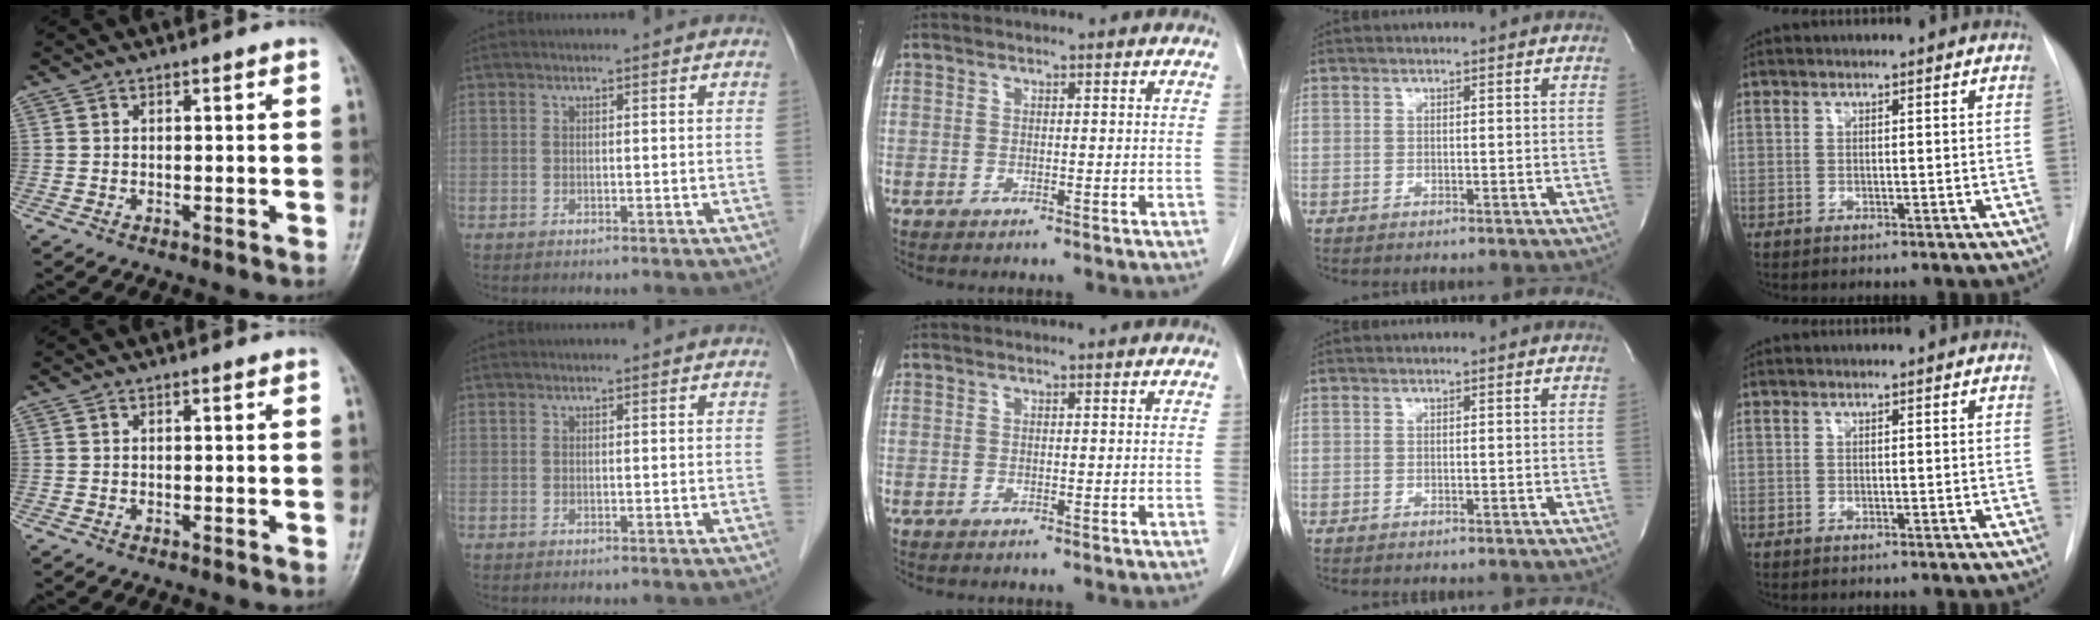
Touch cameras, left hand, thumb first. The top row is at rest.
{}